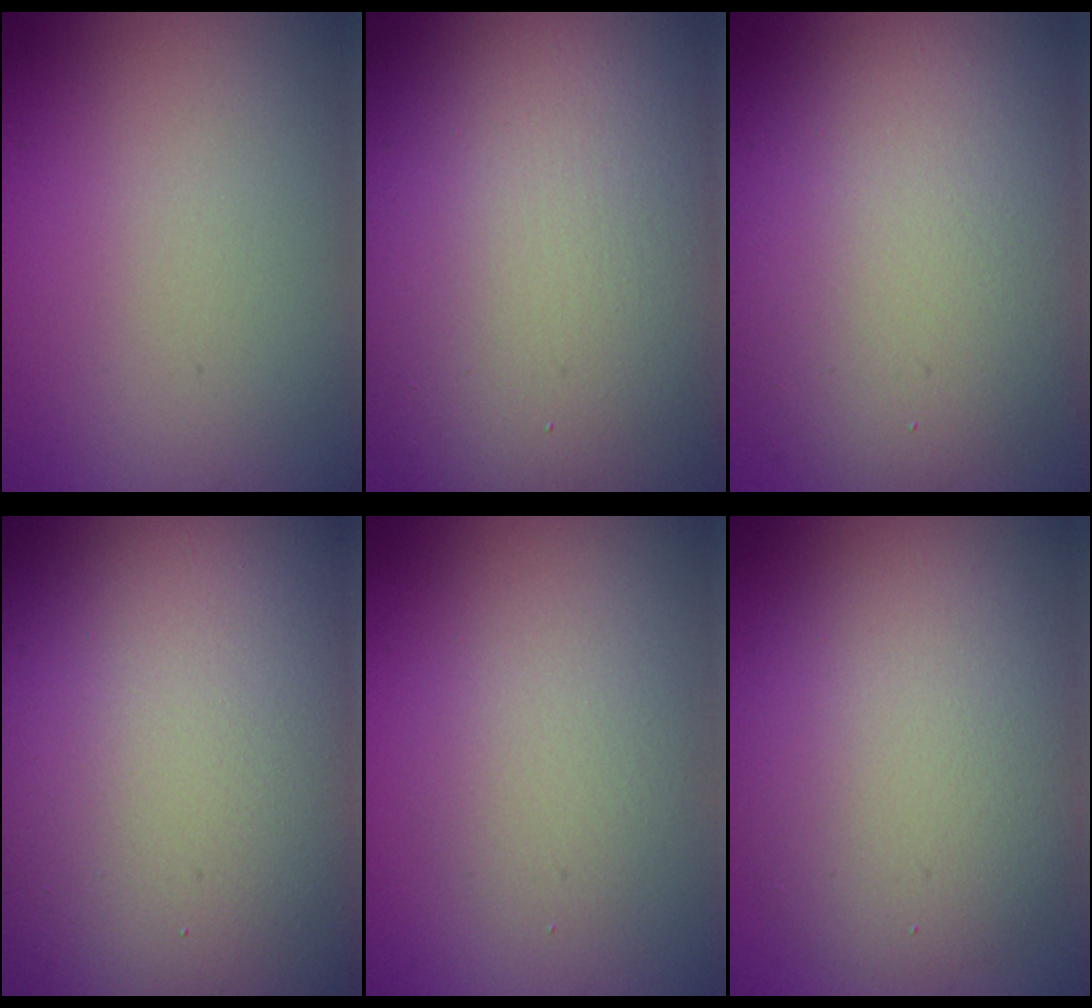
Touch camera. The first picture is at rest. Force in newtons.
{"total": 17.4, "press": 17.4, "slide": 1.0}
{"total": 11.6, "press": 11.5, "slide": 0.9}
{"total": 23.0, "press": 23.0, "slide": 1.3}
{"total": 2.5, "press": 2.5, "slide": 0.1}
{"total": 6.8, "press": 6.8, "slide": 0.6}